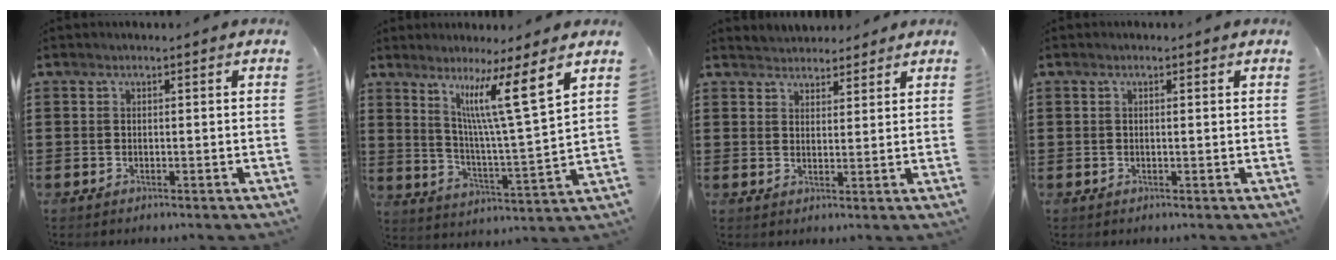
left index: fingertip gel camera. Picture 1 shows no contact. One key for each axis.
{"total": 10.2, "fx": 6.5, "fy": -0.7, "fz": 7.8, "tx": -0.153, "ty": -0.033, "tz": 0.100}
{"total": 3.1, "fx": 2.8, "fy": 1.0, "fz": -0.6, "tx": 0.001, "ty": -0.002, "tz": 0.055}
{"total": 0.8, "fx": 0.3, "fy": 0.1, "fz": 0.7, "tx": -0.014, "ty": 0.000, "tz": 0.007}